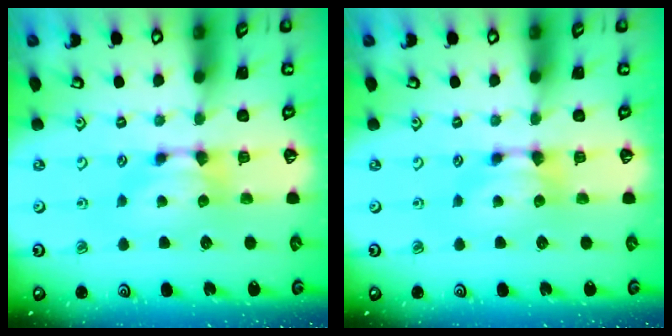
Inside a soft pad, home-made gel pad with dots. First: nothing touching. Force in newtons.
{"total": 0.0}